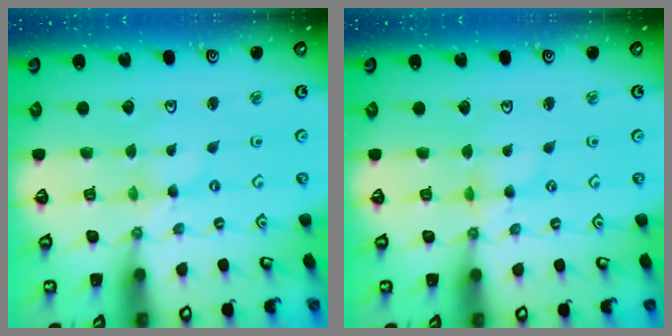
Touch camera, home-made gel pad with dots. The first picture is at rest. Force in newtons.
{"total": 1.1, "press": 1.1, "slide": 0.1}